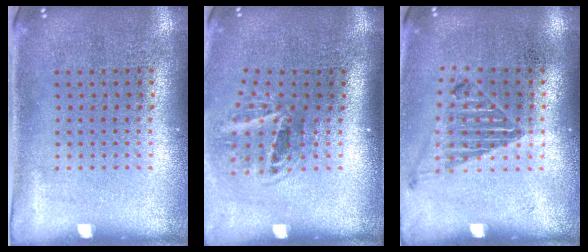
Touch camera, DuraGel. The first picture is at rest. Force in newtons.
{"total": 2.0, "press": 1.2, "slide": 1.5}
{"total": 1.0, "press": 1.0, "slide": 0.2}